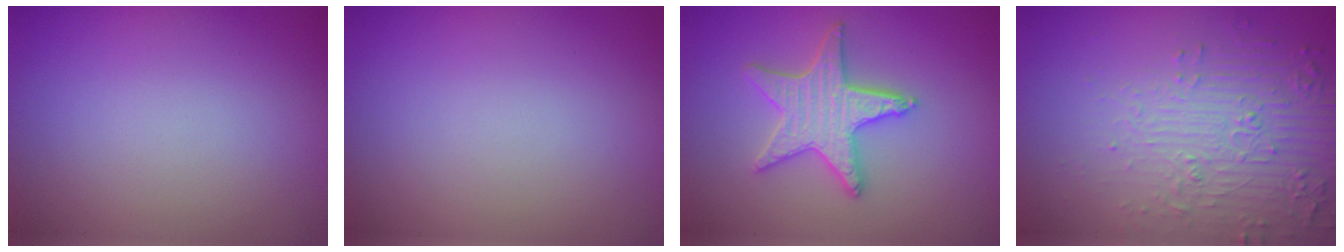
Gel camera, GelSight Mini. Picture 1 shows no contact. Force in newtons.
{"total": 0.0}
{"total": 3.8, "press": 3.7, "slide": 0.7}
{"total": 5.7, "press": 3.8, "slide": 4.2}